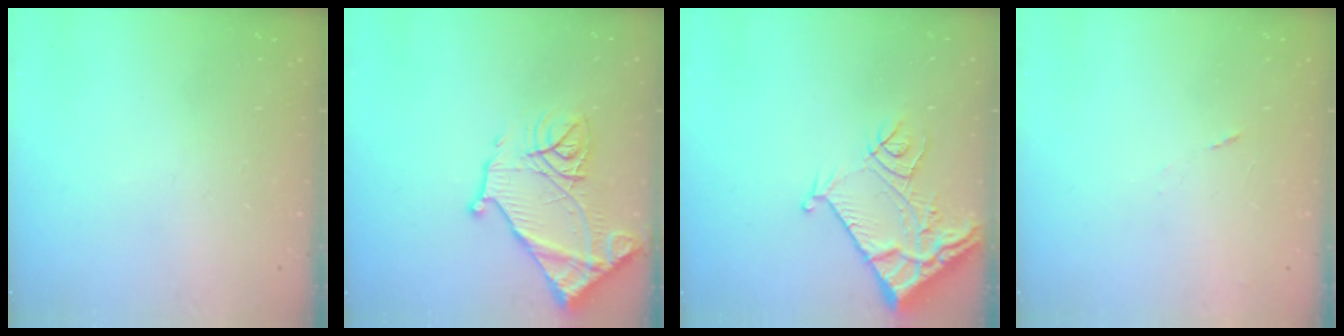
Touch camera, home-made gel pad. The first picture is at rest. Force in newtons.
{"total": 17.7, "press": 17.7, "slide": 1.5}
{"total": 12.6, "press": 12.5, "slide": 1.5}
{"total": 5.3, "press": 5.3, "slide": 0.5}